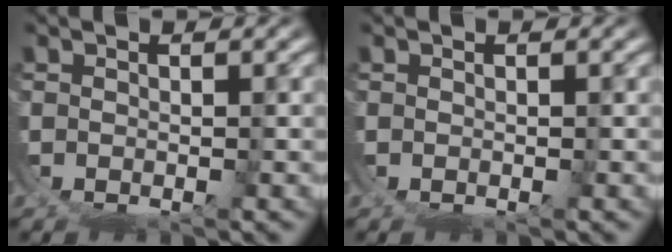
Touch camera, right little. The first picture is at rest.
{"total": 0.0}